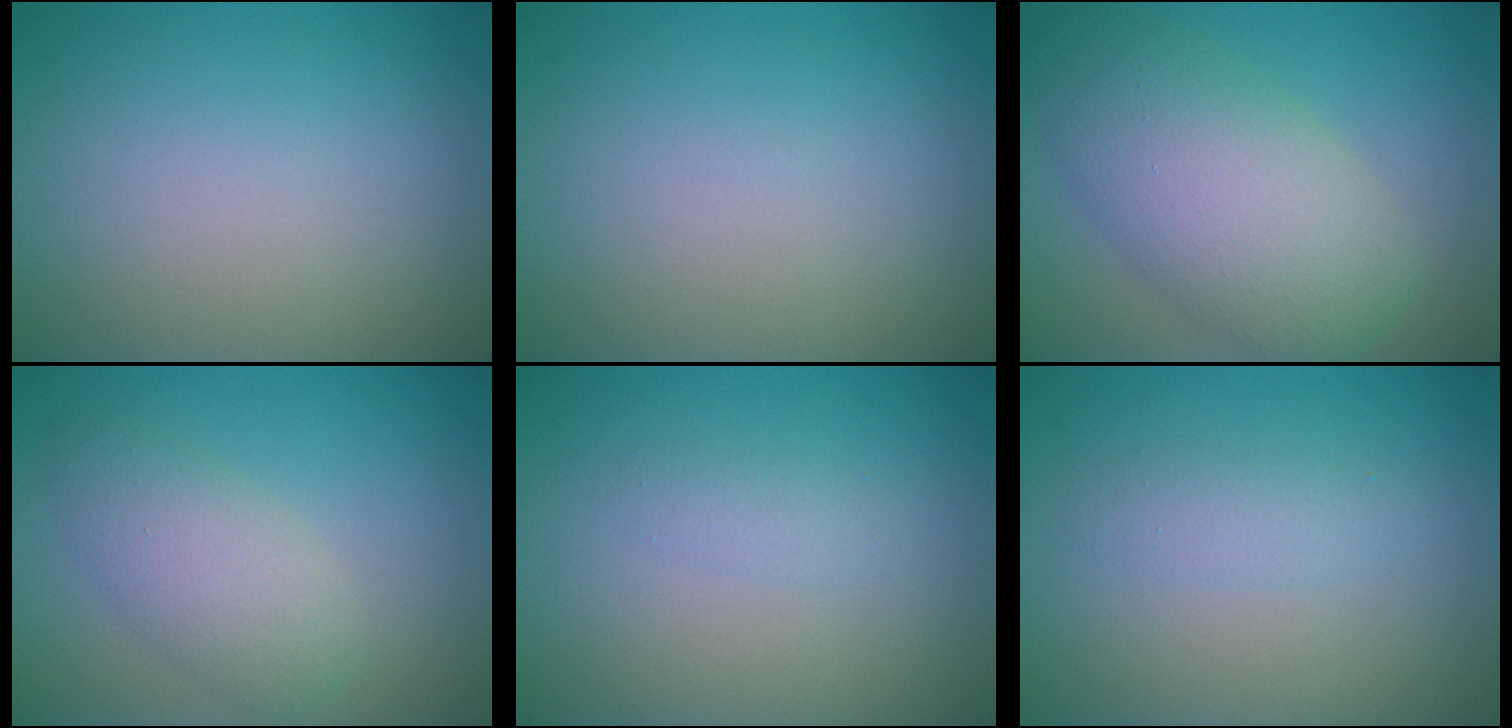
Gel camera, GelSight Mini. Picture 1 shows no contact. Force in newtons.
{"total": 0.0}
{"total": 8.5, "press": 8.5, "slide": 0.3}
{"total": 3.7, "press": 3.7, "slide": 0.2}
{"total": 1.0, "press": 1.0, "slide": 0.1}
{"total": 1.6, "press": 1.6, "slide": 0.1}